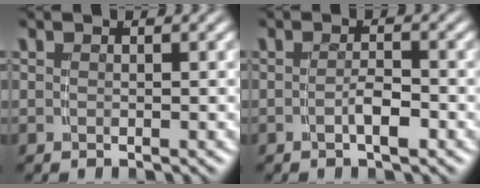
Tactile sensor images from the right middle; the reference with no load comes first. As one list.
[{"total": 1.9, "force": [-1.2, 0.0, 1.5], "torque": [-0.021, -0.003, -0.018]}]